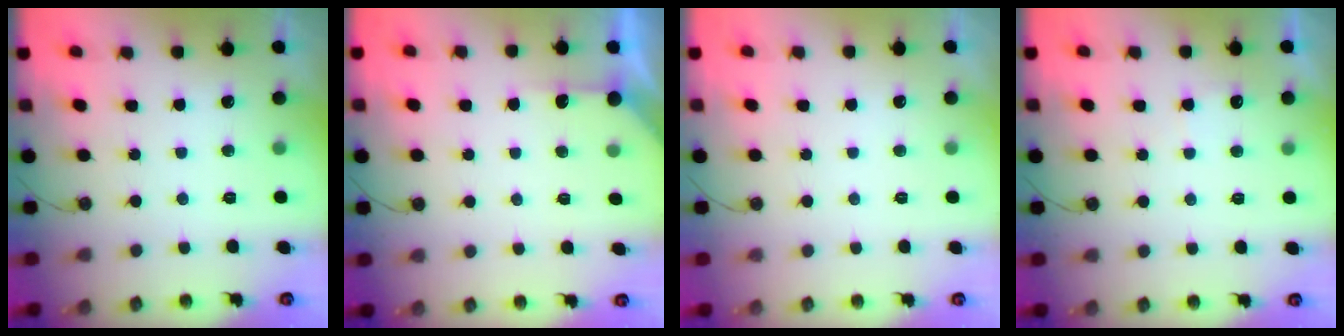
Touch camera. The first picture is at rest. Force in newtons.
{"total": 3.8, "press": 3.8, "slide": 0.4}
{"total": 0.0}
{"total": 3.4, "press": 3.4, "slide": 0.5}